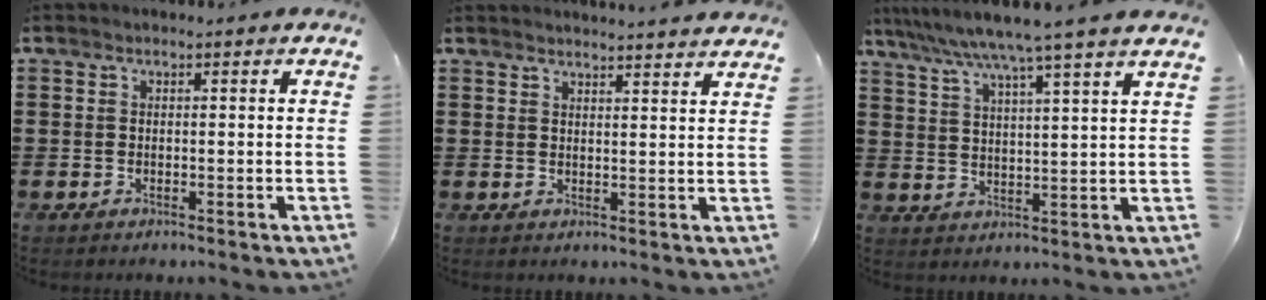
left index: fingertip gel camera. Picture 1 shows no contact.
{"total": 2.4, "force": [2.4, -0.5, -0.1], "torque": [-0.006, -0.010, 0.045]}
{"total": 6.6, "force": [5.6, -1.4, 3.2], "torque": [-0.083, -0.034, 0.092]}